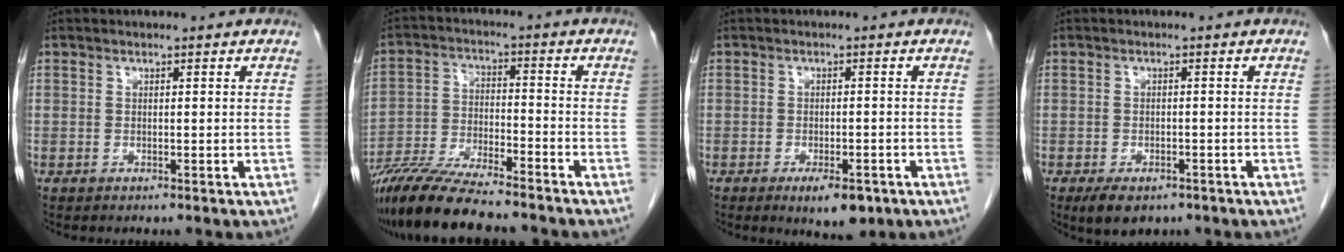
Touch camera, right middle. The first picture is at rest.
{"total": 13.9, "force": [-12.0, 1.6, 6.8], "torque": [-0.123, -0.021, -0.208]}
{"total": 5.3, "force": [-3.0, 1.9, 3.9], "torque": [-0.053, -0.004, -0.034]}
{"total": 5.2, "force": [-3.5, 2.7, 2.7], "torque": [-0.044, -0.005, -0.050]}